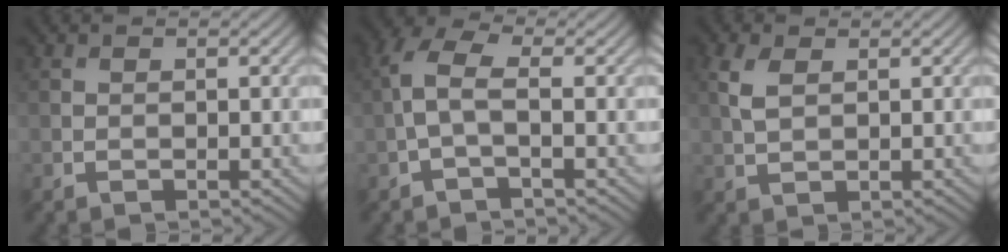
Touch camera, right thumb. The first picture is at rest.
{"total": 3.7, "force": [-0.5, 1.3, 3.5], "torque": [-0.085, 0.012, -0.020]}
{"total": 3.1, "force": [1.1, 1.7, 2.4], "torque": [-0.066, 0.004, 0.024]}